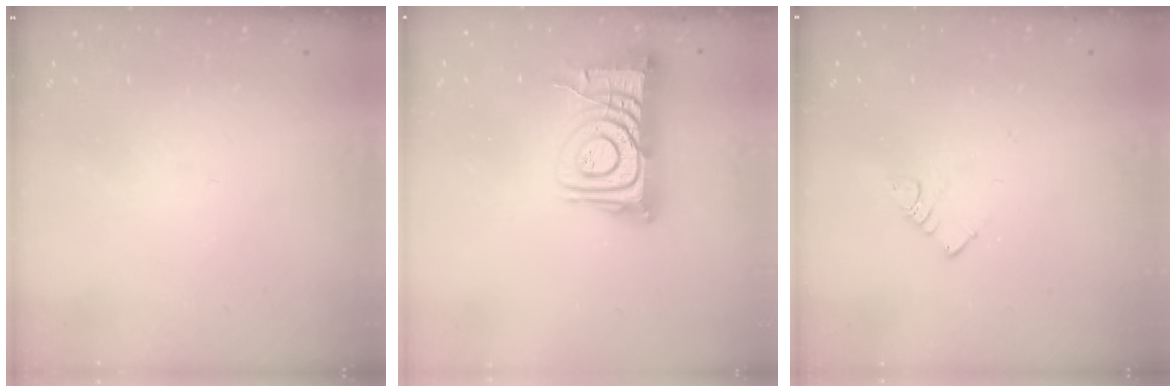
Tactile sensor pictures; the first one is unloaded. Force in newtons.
{"total": 14.3, "press": 14.2, "slide": 1.6}
{"total": 3.1, "press": 3.1, "slide": 0.3}